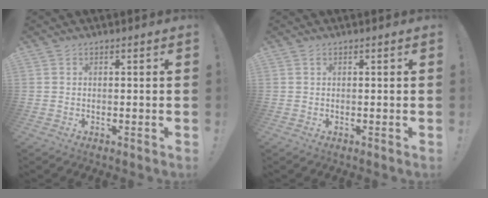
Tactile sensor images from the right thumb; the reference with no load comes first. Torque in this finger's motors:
{"motor_torque": [0.25, 0.03, 0.16, -0.07, 0.00]}